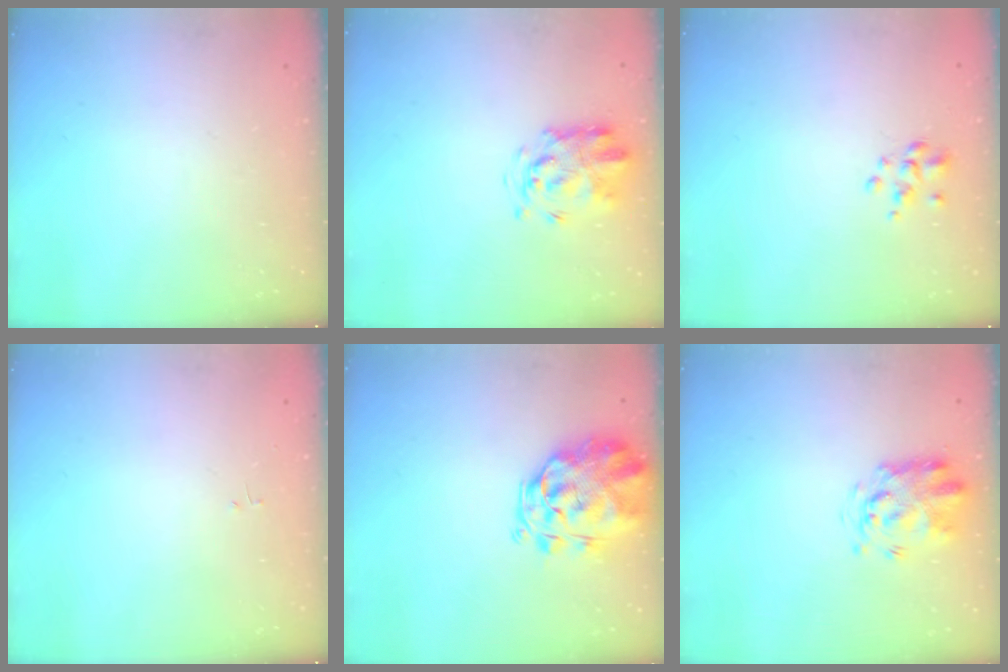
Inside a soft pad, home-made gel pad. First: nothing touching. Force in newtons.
{"total": 3.5, "press": 3.4, "slide": 0.9}
{"total": 2.7, "press": 2.5, "slide": 0.9}
{"total": 0.0}
{"total": 3.4, "press": 3.0, "slide": 1.6}
{"total": 3.2, "press": 3.2, "slide": 0.8}